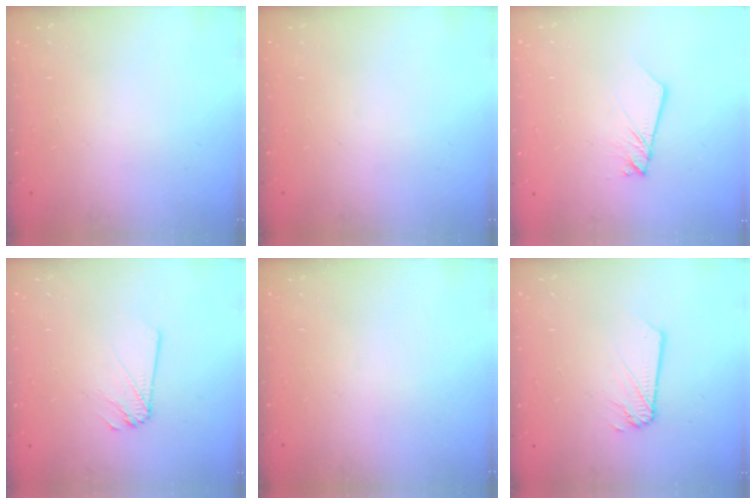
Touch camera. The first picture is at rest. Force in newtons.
{"total": 0.0}
{"total": 2.7, "press": 2.6, "slide": 0.3}
{"total": 2.2, "press": 2.2, "slide": 0.1}
{"total": 0.0}
{"total": 1.9, "press": 1.9, "slide": 0.3}